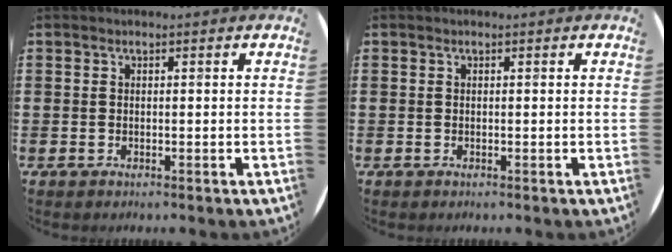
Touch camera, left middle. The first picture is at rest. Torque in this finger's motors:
{"motor_torque": [-0.01, 0.01, 0.01, -0.01]}